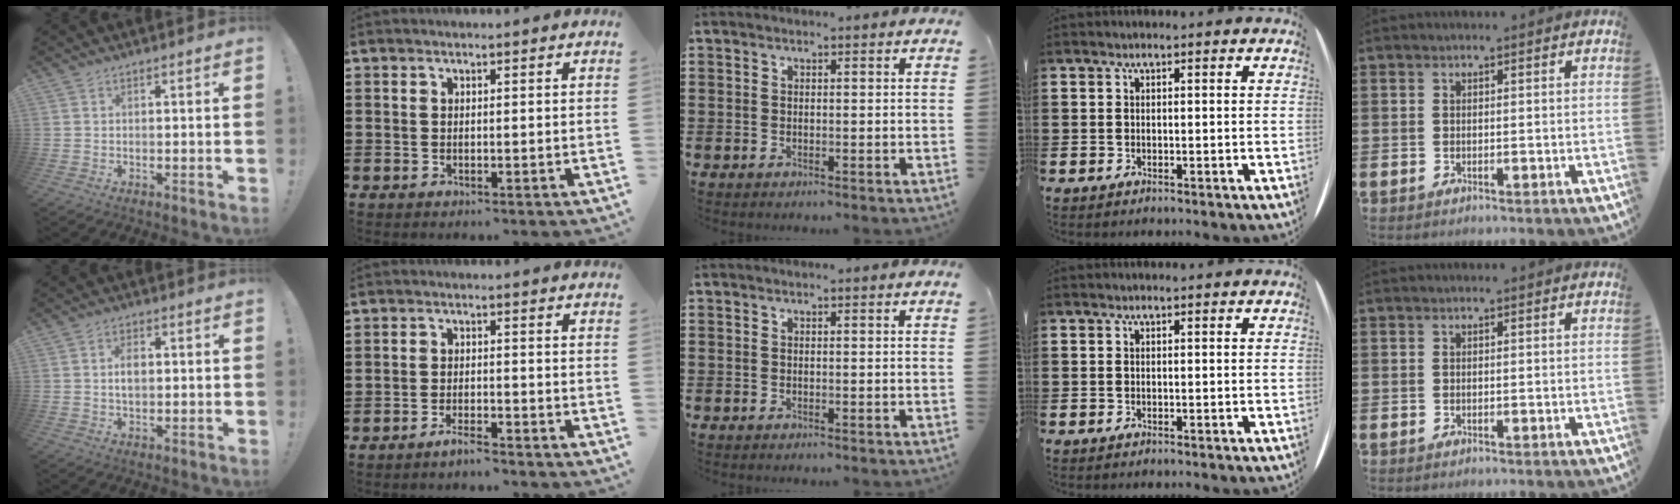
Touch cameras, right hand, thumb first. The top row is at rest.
{"thumb": {"total": 3.9, "force": [0.4, 2.3, 3.1], "torque": [-0.043, 0.001, 0.001]}, "index": {"total": 2.2, "force": [-2.0, 0.2, 0.9], "torque": [-0.017, 0.005, -0.037]}}